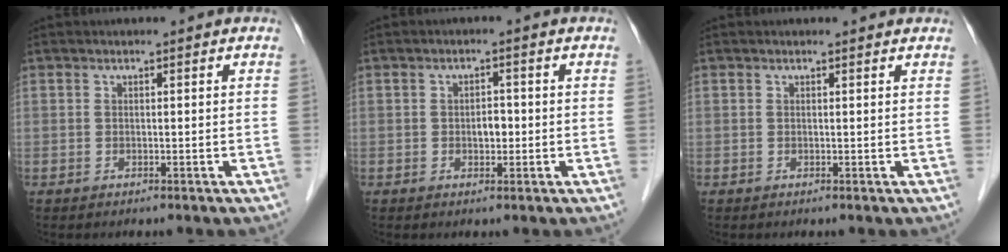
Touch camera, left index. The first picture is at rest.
{"total": 2.1, "force": [-0.4, 1.2, 1.6], "torque": [-0.024, 0.003, -0.004]}
{"total": 1.4, "force": [1.4, 0.3, 0.1], "torque": [-0.013, 0.006, 0.010]}